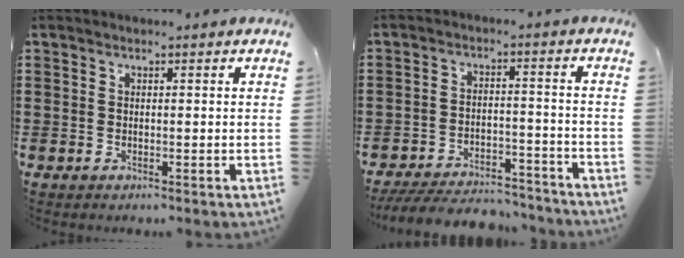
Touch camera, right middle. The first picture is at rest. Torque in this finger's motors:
{"motor_torque": [1.48, -0.66, 0.48, 0.12]}